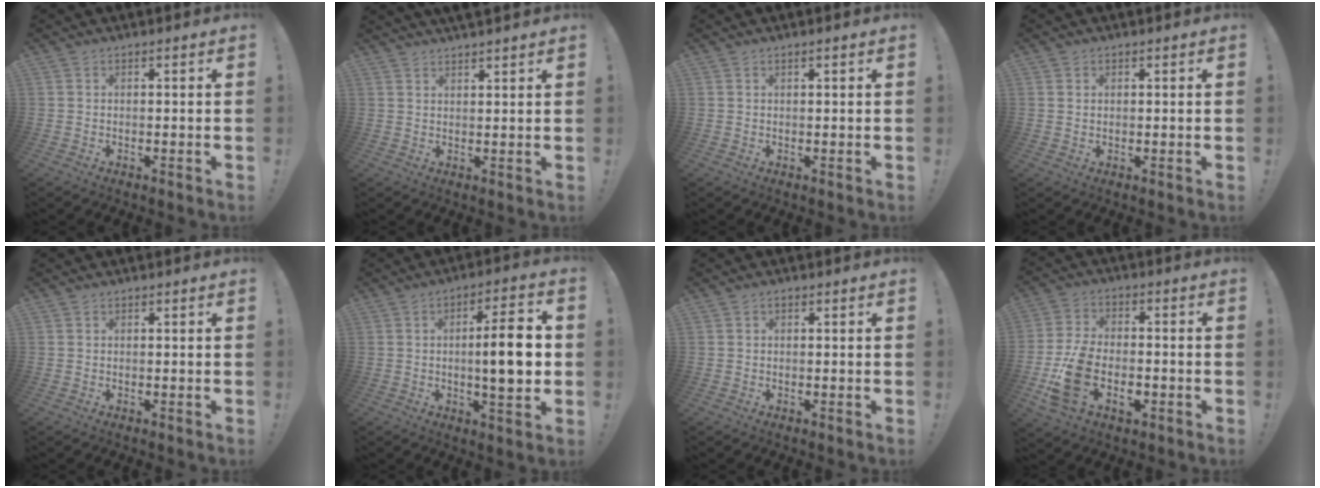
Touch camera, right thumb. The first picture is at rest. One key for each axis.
{"total": 2.8, "fx": 2.7, "fy": 0.3, "fz": 0.7, "tx": -0.011, "ty": -0.015, "tz": 0.049}
{"total": 1.0, "fx": 0.6, "fy": -0.1, "fz": 0.8, "tx": -0.008, "ty": -0.002, "tz": 0.009}
{"total": 1.4, "fx": 0.7, "fy": 1.1, "fz": 0.5, "tx": -0.002, "ty": -0.001, "tz": 0.012}
{"total": 0.0}
{"total": 13.1, "fx": -0.3, "fy": 2.8, "fz": 12.8, "tx": -0.192, "ty": -0.003, "tz": -0.016}
{"total": 0.0}
{"total": 13.0, "fx": -4.6, "fy": 8.7, "fz": 8.6, "tx": -0.164, "ty": 0.017, "tz": -0.081}